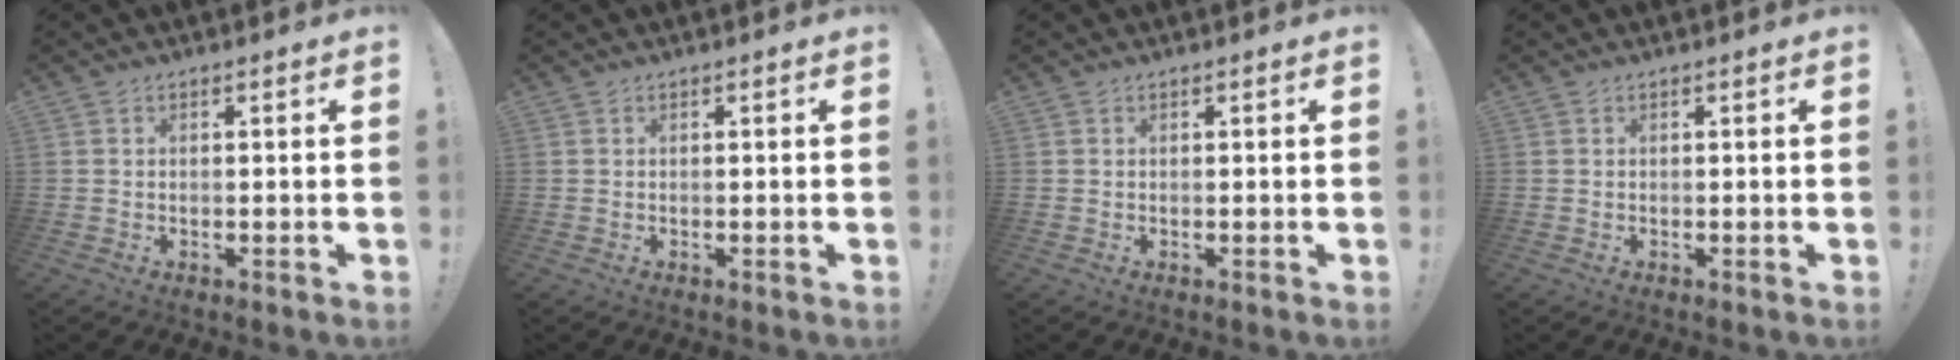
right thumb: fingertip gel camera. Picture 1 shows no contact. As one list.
[{"total": 0.0}, {"total": 0.0}, {"total": 0.0}]